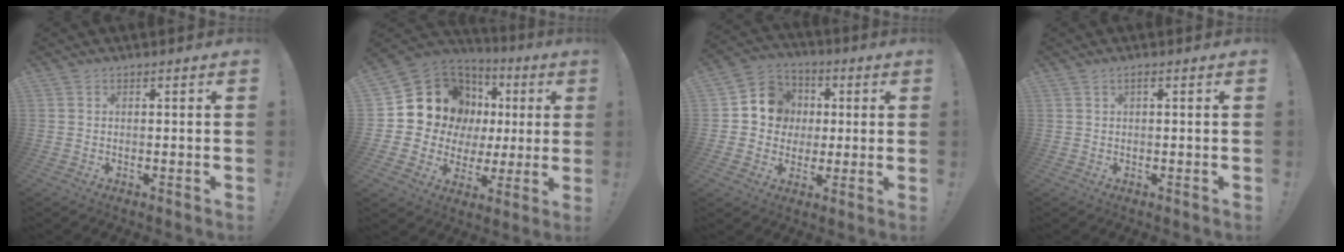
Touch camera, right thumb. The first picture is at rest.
{"total": 14.6, "force": [5.7, 12.0, 6.2], "torque": [-0.090, -0.045, 0.131]}
{"total": 11.2, "force": [1.1, 10.5, 3.6], "torque": [-0.039, 0.004, 0.030]}
{"total": 0.8, "force": [0.2, 0.0, 0.7], "torque": [-0.015, 0.001, 0.003]}